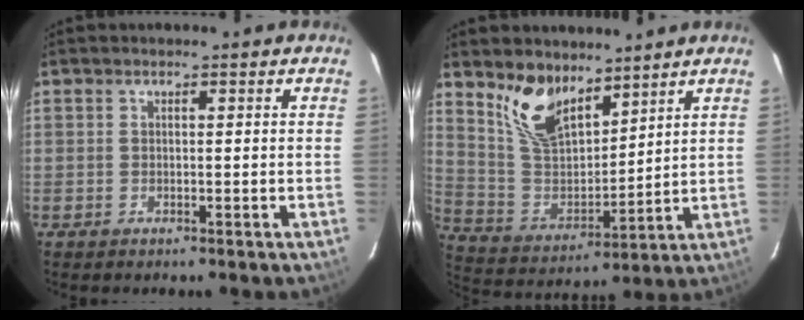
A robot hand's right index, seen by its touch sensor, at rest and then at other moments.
{"total": 12.7, "force": [9.1, 5.8, 6.6], "torque": [-0.135, 0.003, 0.189]}